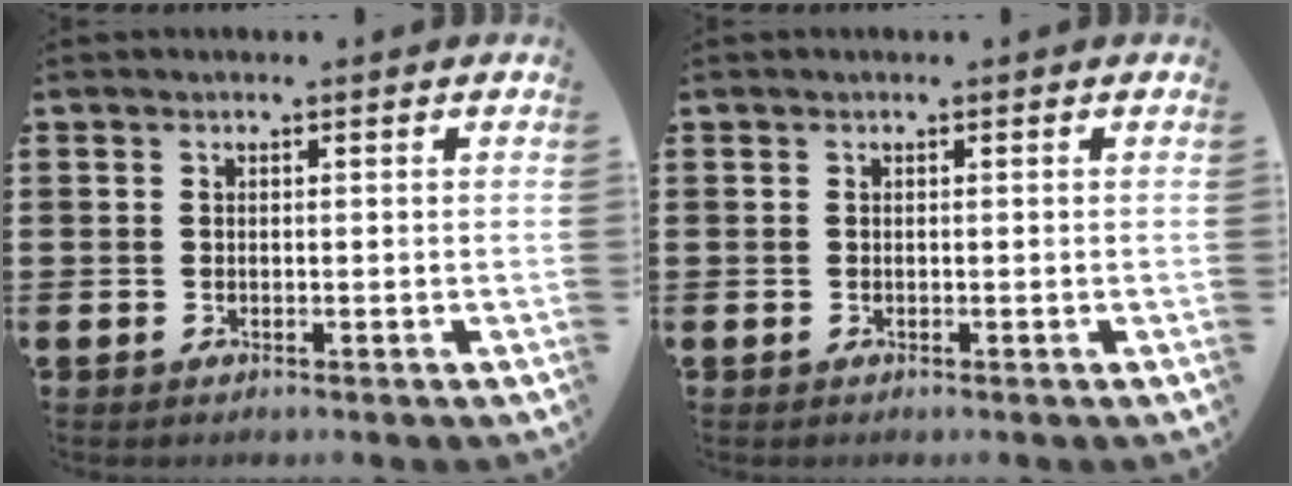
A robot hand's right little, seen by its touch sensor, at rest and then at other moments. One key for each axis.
{"total": 0.0}